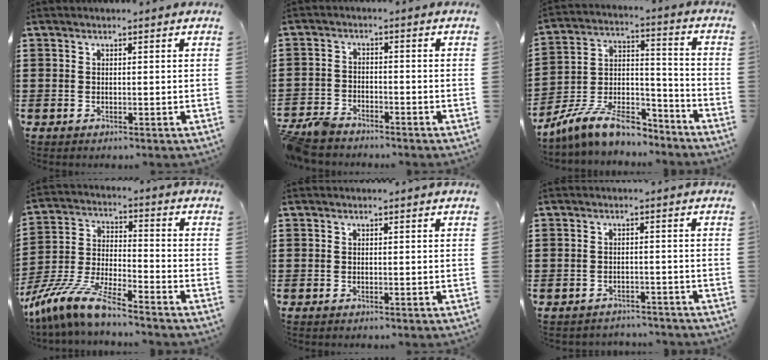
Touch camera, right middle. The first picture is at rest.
{"total": 3.9, "force": [-3.8, 0.9, 0.5], "torque": [-0.032, -0.002, -0.083]}
{"total": 11.1, "force": [-9.0, 3.4, 5.7], "torque": [-0.123, 0.019, -0.177]}
{"total": 10.2, "force": [-8.8, 0.6, 5.0], "torque": [-0.123, -0.002, -0.183]}
{"total": 0.0}
{"total": 2.2, "force": [-2.1, 0.3, -0.2], "torque": [-0.005, -0.001, -0.047]}